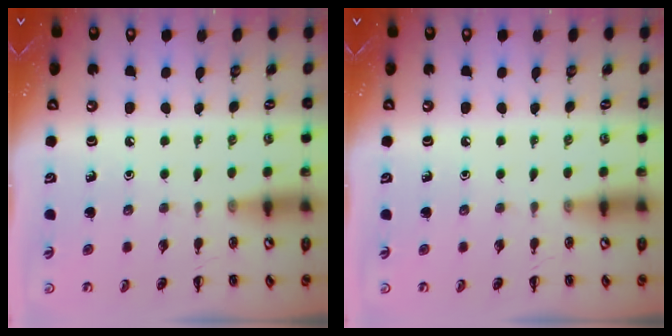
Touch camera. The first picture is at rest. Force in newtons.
{"total": 0.0}